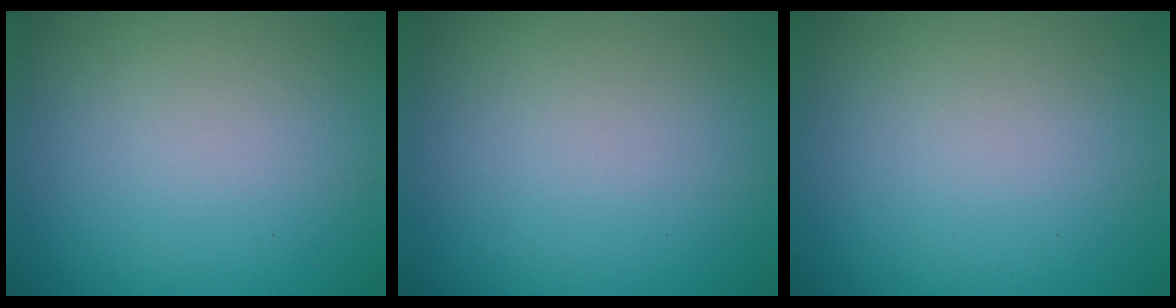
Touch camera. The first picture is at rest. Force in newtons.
{"total": 0.0}
{"total": 0.0}